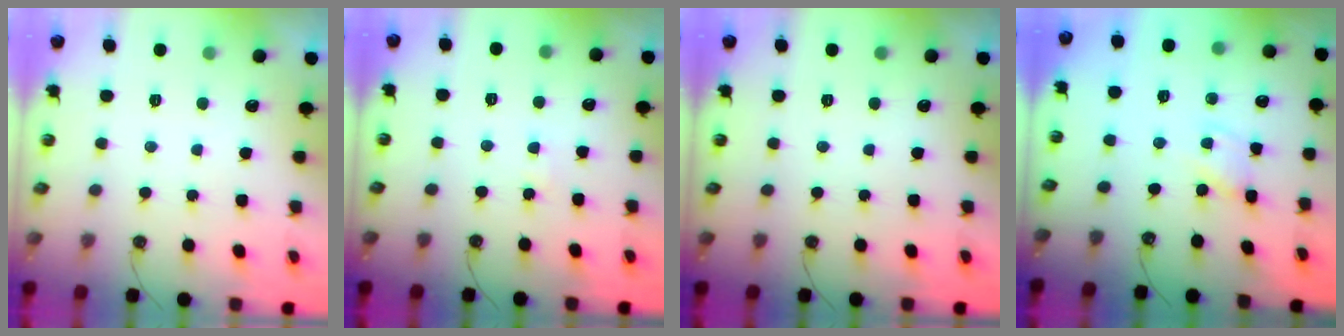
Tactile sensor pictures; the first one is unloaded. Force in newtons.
{"total": 1.5, "press": 1.5, "slide": 0.3}
{"total": 0.0}
{"total": 1.1, "press": 1.1, "slide": 0.1}